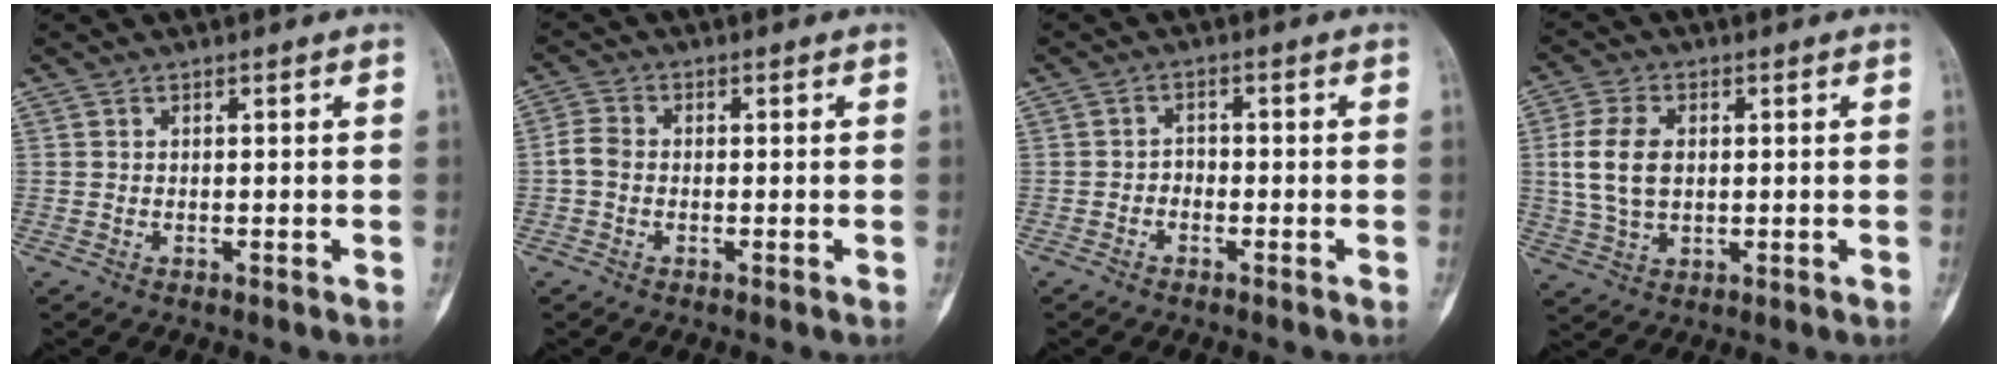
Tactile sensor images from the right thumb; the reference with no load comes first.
{"total": 3.2, "force": [-0.7, 2.3, 2.1], "torque": [-0.045, 0.008, -0.024]}
{"total": 1.8, "force": [-1.0, 1.3, 0.7], "torque": [0.001, 0.013, -0.023]}
{"total": 9.2, "force": [1.0, 6.0, 6.9], "torque": [-0.144, 0.003, 0.024]}